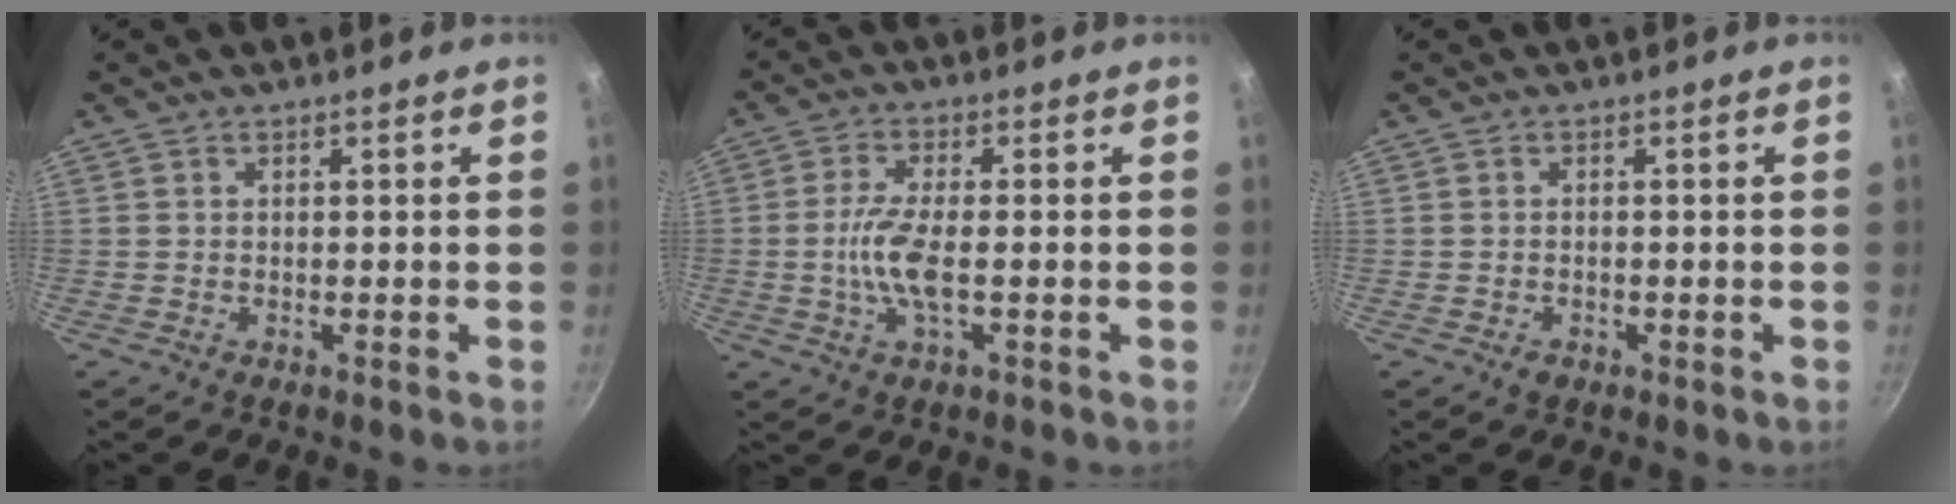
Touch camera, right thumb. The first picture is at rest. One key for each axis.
{"total": 7.0, "fx": -1.0, "fy": 2.1, "fz": 6.6, "tx": -0.142, "ty": 0.003, "tz": -0.027}
{"total": 1.5, "fx": -0.8, "fy": 1.0, "fz": 0.7, "tx": -0.015, "ty": 0.003, "tz": -0.010}